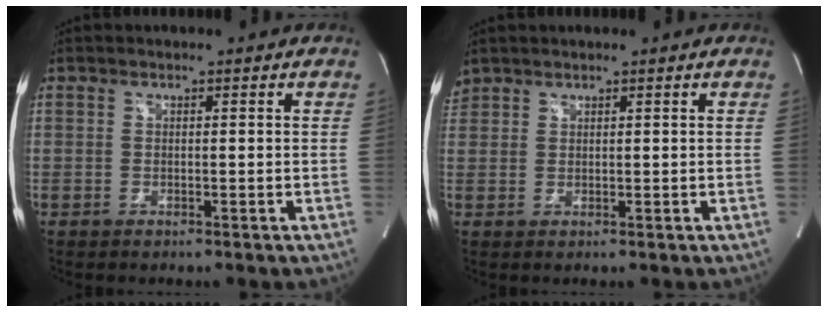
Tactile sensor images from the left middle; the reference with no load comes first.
{"total": 2.0, "force": [1.8, 0.9, 0.1], "torque": [-0.009, 0.017, 0.039]}